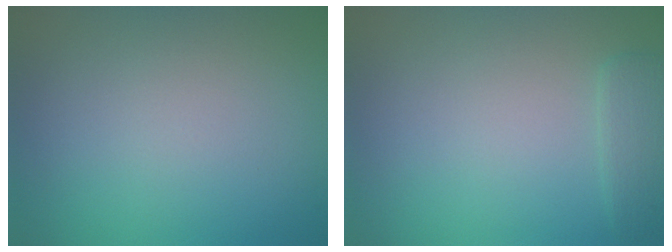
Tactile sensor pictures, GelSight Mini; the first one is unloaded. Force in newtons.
{"total": 1.8, "press": 1.8, "slide": 0.1}